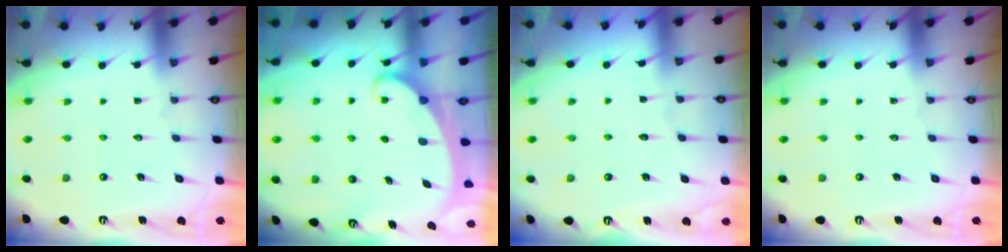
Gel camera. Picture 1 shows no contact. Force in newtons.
{"total": 2.1, "press": 2.1, "slide": 0.3}
{"total": 2.6, "press": 2.6, "slide": 0.2}
{"total": 0.0}